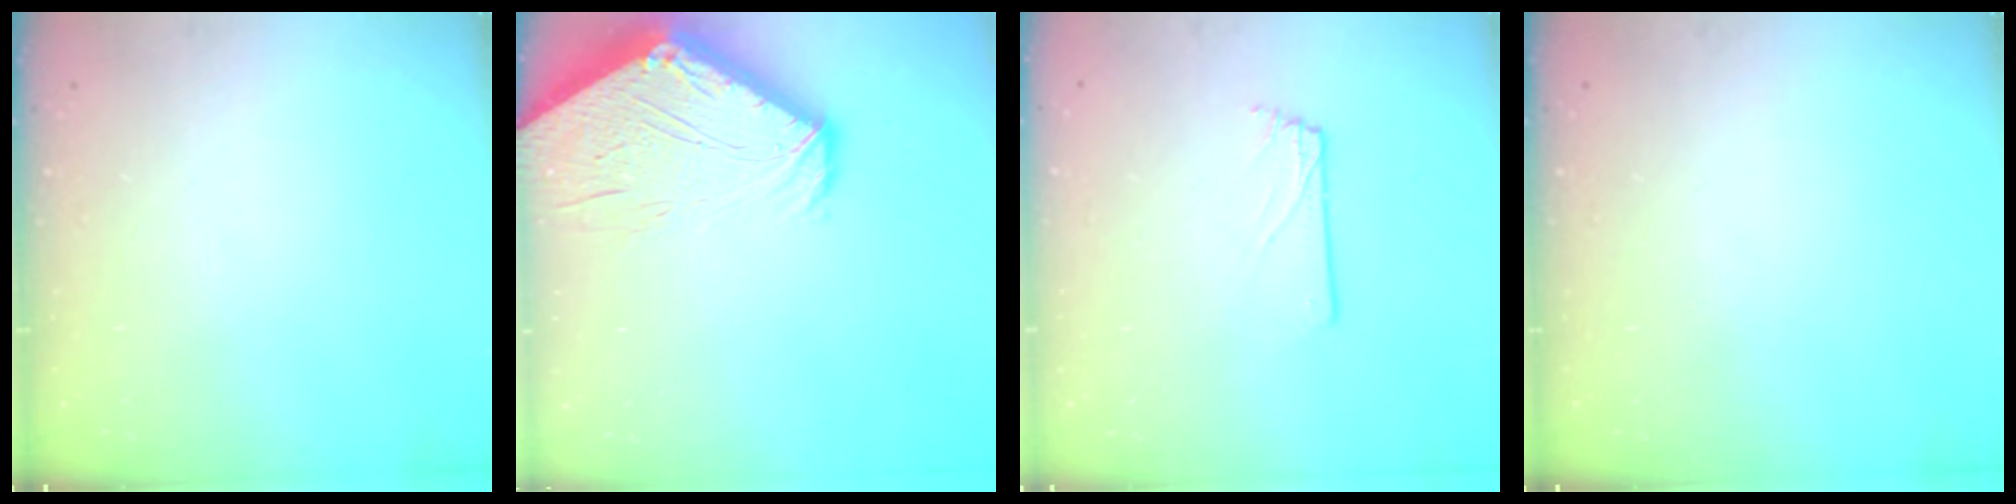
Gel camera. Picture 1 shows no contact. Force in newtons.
{"total": 16.9, "press": 16.8, "slide": 1.7}
{"total": 1.0, "press": 1.0, "slide": 0.1}
{"total": 0.0}